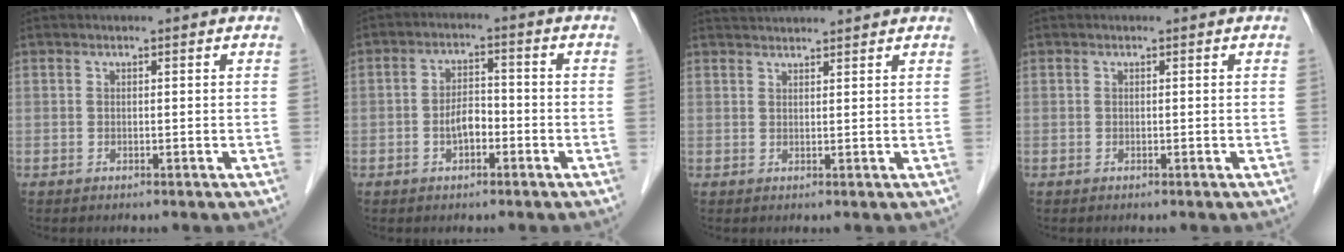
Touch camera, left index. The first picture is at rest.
{"total": 4.0, "force": [-1.5, 2.1, 3.1], "torque": [-0.060, 0.012, -0.027]}
{"total": 5.1, "force": [5.0, -0.4, 1.1], "torque": [-0.017, 0.035, 0.075]}
{"total": 0.0}